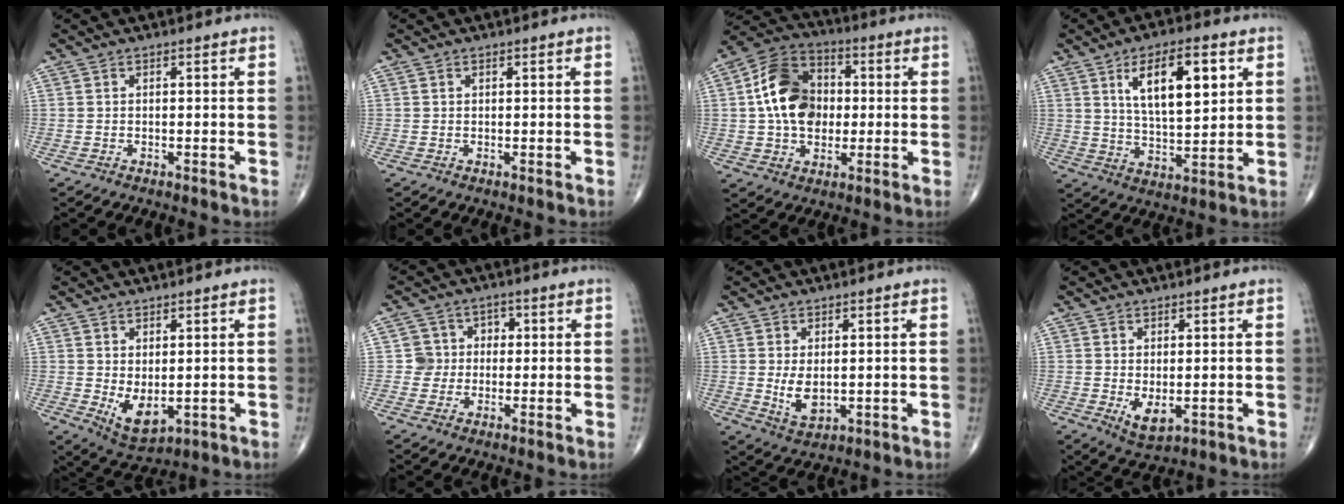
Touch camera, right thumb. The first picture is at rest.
{"total": 0.0}
{"total": 14.6, "force": [1.0, 10.7, 10.0], "torque": [-0.153, 0.022, 0.009]}
{"total": 13.6, "force": [5.1, 5.4, 11.4], "torque": [-0.169, -0.020, 0.091]}
{"total": 6.2, "force": [-0.2, 3.2, 5.3], "torque": [-0.079, -0.013, 0.017]}
{"total": 4.5, "force": [0.0, 4.5, 0.3], "torque": [0.036, 0.013, -0.007]}
{"total": 4.8, "force": [0.3, 2.7, 3.9], "torque": [-0.062, -0.014, 0.019]}
{"total": 4.1, "force": [-0.3, 2.0, 3.6], "torque": [-0.054, -0.012, 0.008]}